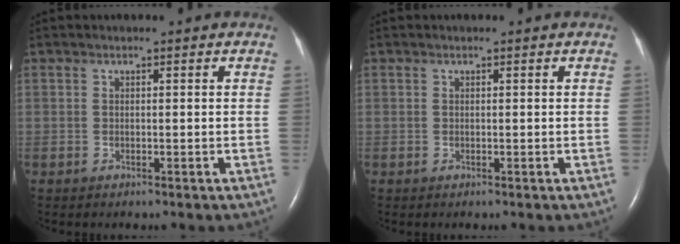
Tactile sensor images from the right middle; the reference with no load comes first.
{"total": 0.0}